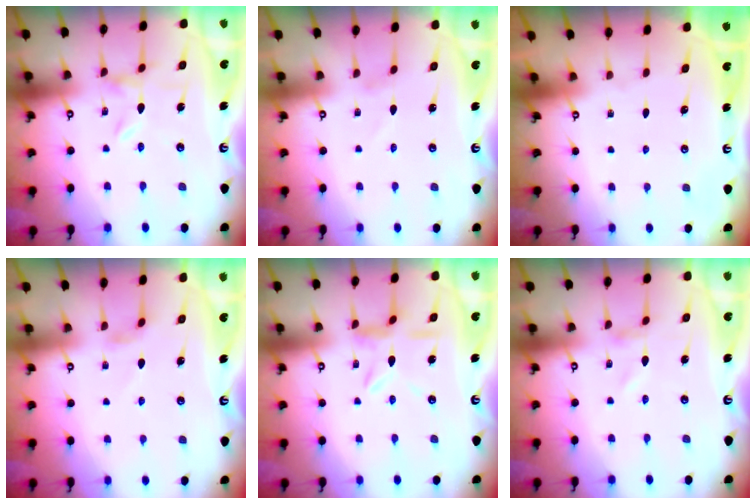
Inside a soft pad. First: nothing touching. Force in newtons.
{"total": 1.2, "press": 1.2, "slide": 0.1}
{"total": 0.0}
{"total": 2.1, "press": 2.1, "slide": 0.4}
{"total": 7.8, "press": 7.8, "slide": 0.7}
{"total": 0.0}